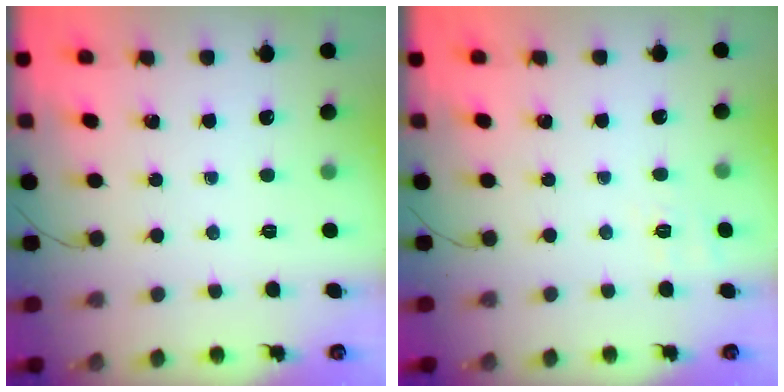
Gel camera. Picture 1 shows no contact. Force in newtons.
{"total": 5.1, "press": 4.8, "slide": 1.8}